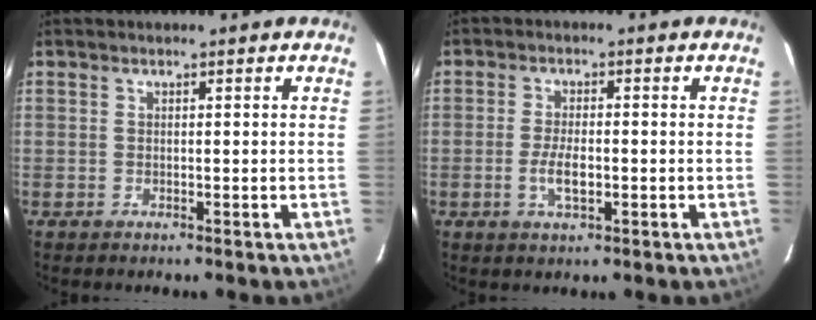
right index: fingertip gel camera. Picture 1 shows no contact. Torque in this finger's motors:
{"motor_torque": [0.15, 0.01, 0.09, 0.05]}